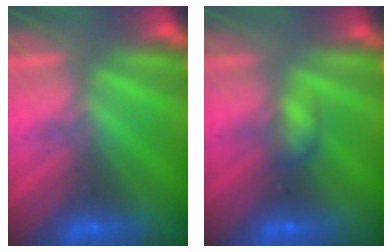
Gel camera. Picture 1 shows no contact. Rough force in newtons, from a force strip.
{"total": 2.2}